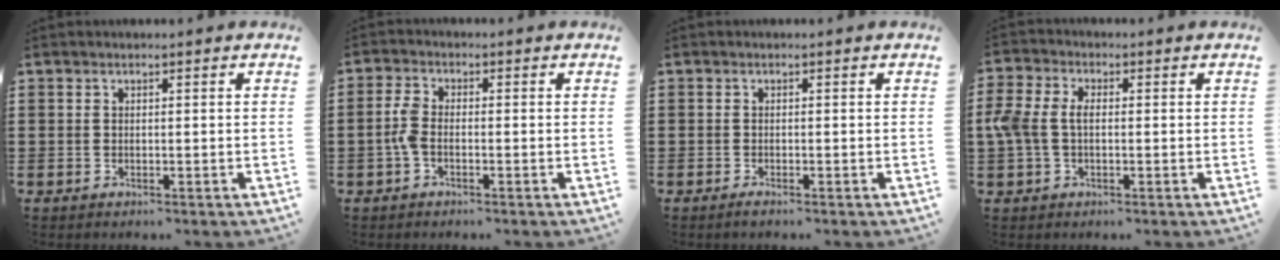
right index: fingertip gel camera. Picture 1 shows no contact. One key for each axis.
{"total": 3.1, "fx": -1.0, "fy": 1.4, "fz": 2.6, "tx": -0.069, "ty": -0.003, "tz": -0.024}
{"total": 0.8, "fx": -0.6, "fy": -0.2, "fz": 0.4, "tx": -0.008, "ty": -0.007, "tz": -0.011}
{"total": 4.7, "fx": -0.2, "fy": 2.9, "fz": 3.7, "tx": -0.110, "ty": -0.005, "tz": -0.016}